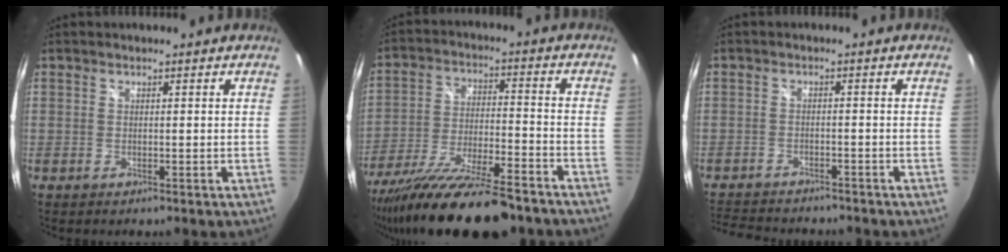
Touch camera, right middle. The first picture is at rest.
{"total": 21.4, "force": [-17.4, 3.4, 12.0], "torque": [-0.228, -0.059, -0.283]}
{"total": 9.5, "force": [-8.6, 2.5, 3.2], "torque": [-0.085, -0.009, -0.138]}